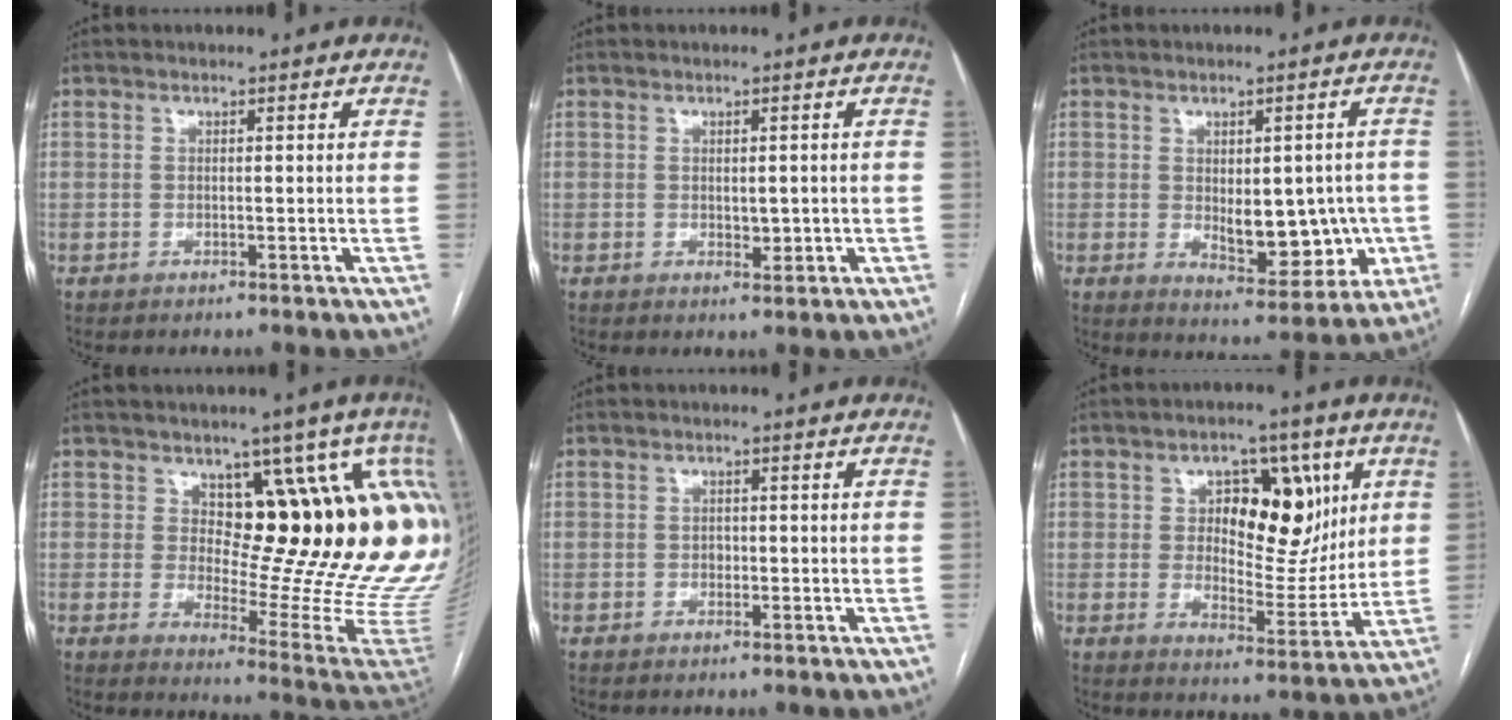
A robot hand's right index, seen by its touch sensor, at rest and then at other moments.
{"total": 2.2, "force": [-0.2, 1.0, 1.9], "torque": [-0.029, -0.003, 0.002]}
{"total": 10.4, "force": [-1.2, 5.2, 8.9], "torque": [-0.108, 0.007, 0.002]}
{"total": 17.5, "force": [8.0, 5.7, 14.4], "torque": [-0.156, -0.026, 0.086]}
{"total": 0.7, "force": [-0.1, 0.6, 0.4], "torque": [-0.004, 0.003, -0.004]}
{"total": 12.8, "force": [4.1, 6.6, 10.2], "torque": [-0.137, 0.014, 0.071]}